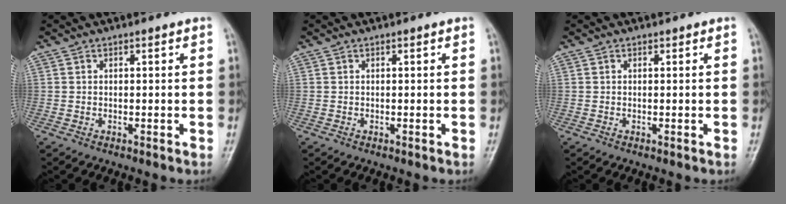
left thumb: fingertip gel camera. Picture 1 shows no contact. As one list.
[{"total": 0.0}, {"total": 0.0}]